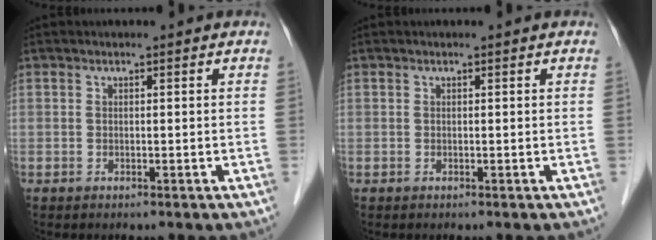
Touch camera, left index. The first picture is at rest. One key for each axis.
{"total": 0.0}